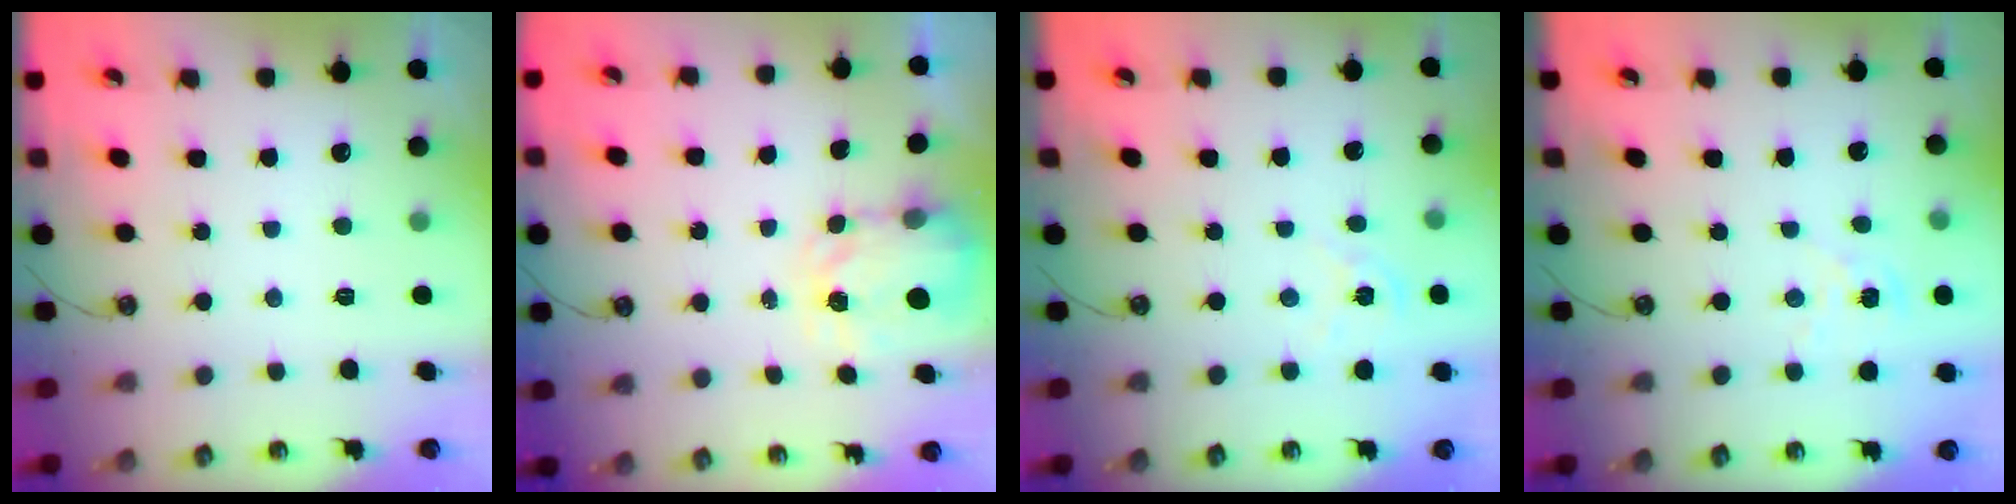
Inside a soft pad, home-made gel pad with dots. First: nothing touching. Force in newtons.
{"total": 3.7, "press": 3.7, "slide": 0.5}
{"total": 2.9, "press": 2.9, "slide": 0.3}
{"total": 1.4, "press": 1.4, "slide": 0.2}